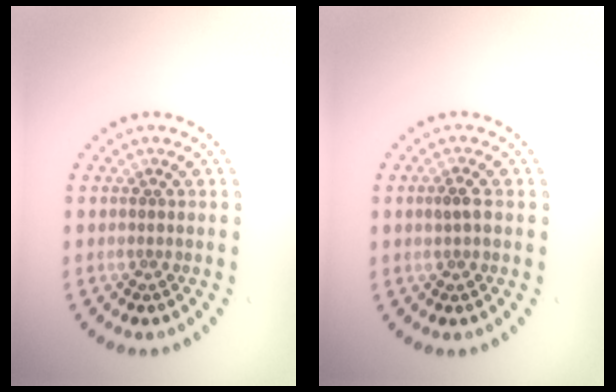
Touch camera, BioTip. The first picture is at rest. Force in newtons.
{"total": 1.2, "press": 1.2, "slide": 0.2}